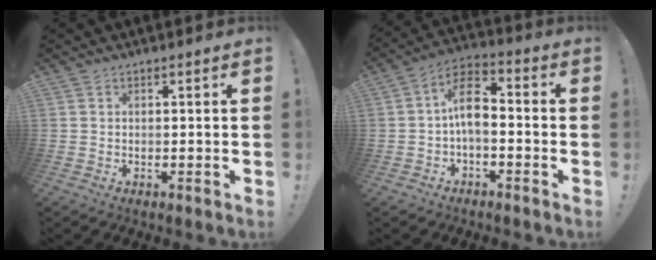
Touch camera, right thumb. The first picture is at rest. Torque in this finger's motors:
{"motor_torque": [1.69, 2.88, 0.30, -0.34, 0.34]}